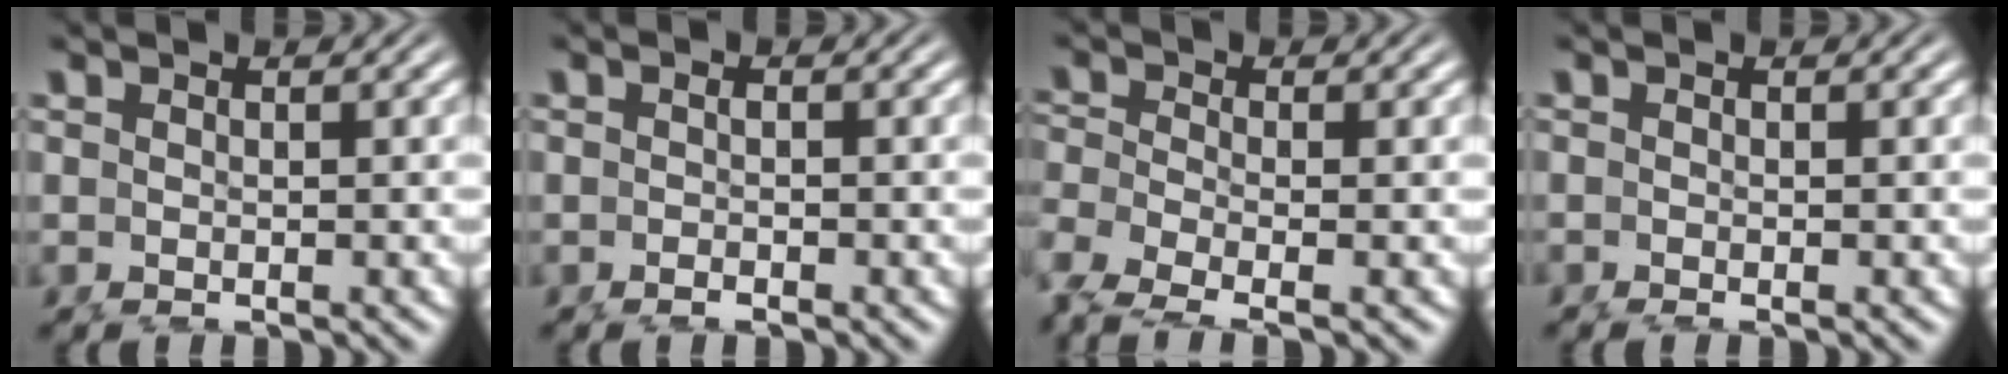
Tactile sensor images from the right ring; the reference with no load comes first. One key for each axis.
{"total": 0.9, "fx": -0.8, "fy": -0.3, "fz": 0.4, "tx": -0.005, "ty": -0.004, "tz": -0.011}
{"total": 5.8, "fx": -3.4, "fy": 3.3, "fz": 3.5, "tx": -0.091, "ty": -0.039, "tz": -0.039}
{"total": 0.6, "fx": -0.5, "fy": -0.1, "fz": 0.2, "tx": -0.004, "ty": -0.003, "tz": -0.008}